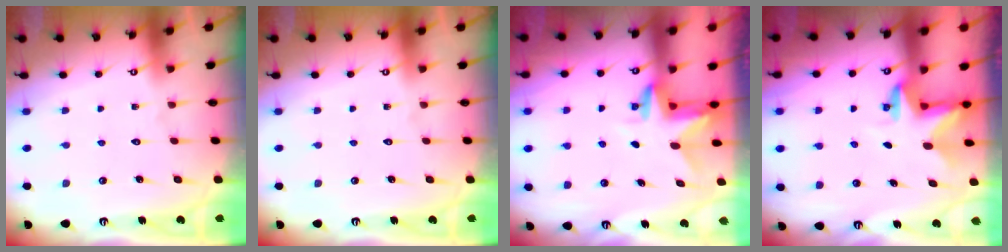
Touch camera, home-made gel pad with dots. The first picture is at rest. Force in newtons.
{"total": 0.0}
{"total": 3.0, "press": 3.0, "slide": 0.2}
{"total": 2.8, "press": 2.8, "slide": 0.2}